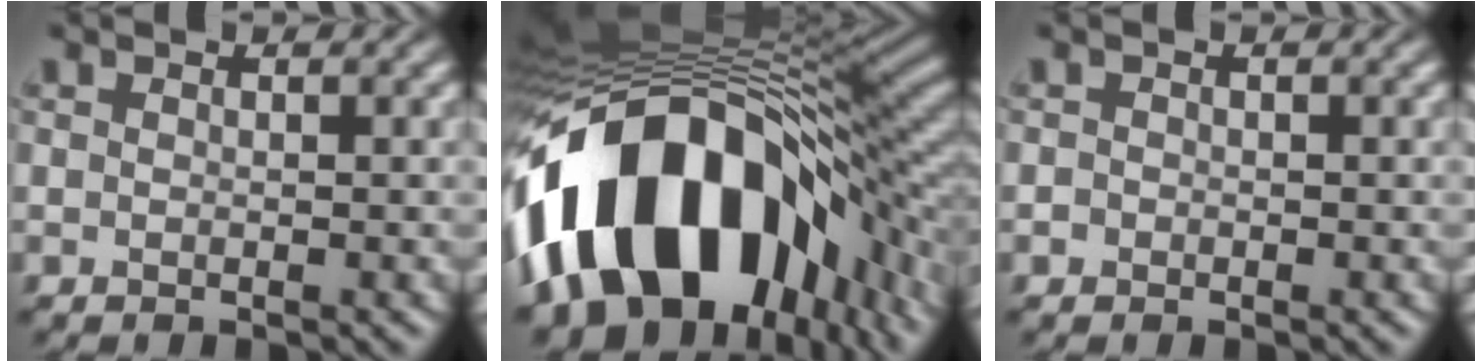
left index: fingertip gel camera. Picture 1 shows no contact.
{"total": 17.3, "force": [-6.2, 10.1, 12.5], "torque": [-0.214, -0.003, -0.092]}
{"total": 0.7, "force": [-0.4, -0.1, -0.6], "torque": [0.007, -0.002, 0.003]}